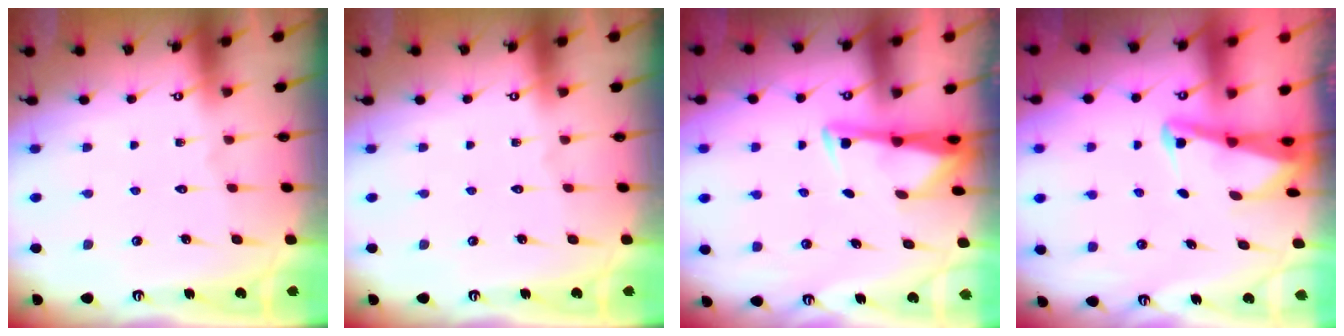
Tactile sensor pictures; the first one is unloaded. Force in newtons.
{"total": 0.0}
{"total": 3.3, "press": 3.3, "slide": 0.5}
{"total": 2.7, "press": 2.7, "slide": 0.6}